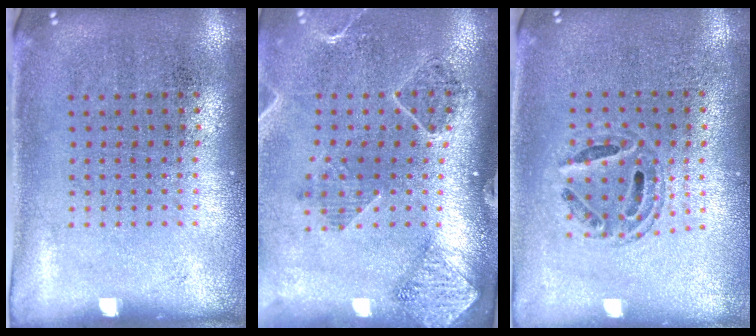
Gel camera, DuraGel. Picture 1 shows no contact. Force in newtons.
{"total": 1.6, "press": 1.6, "slide": 0.1}
{"total": 0.6, "press": 0.6, "slide": 0.2}